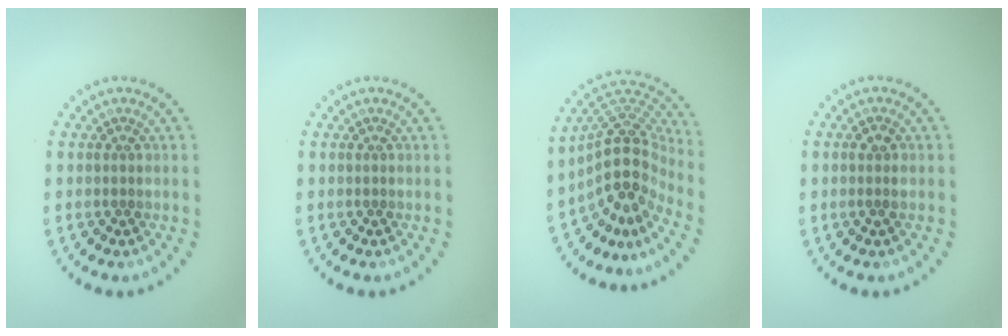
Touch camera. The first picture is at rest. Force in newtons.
{"total": 0.0}
{"total": 5.4, "press": 4.0, "slide": 3.7}
{"total": 1.1, "press": 1.1, "slide": 0.4}